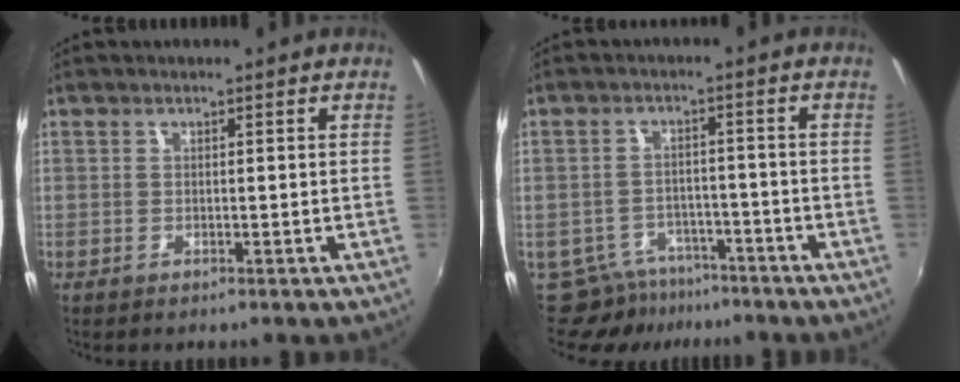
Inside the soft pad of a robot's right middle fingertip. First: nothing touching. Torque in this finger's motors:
{"motor_torque": [-0.46, -0.17, -0.17, -0.04]}